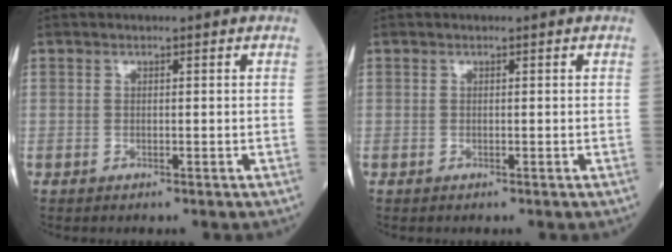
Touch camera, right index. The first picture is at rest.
{"total": 0.0}